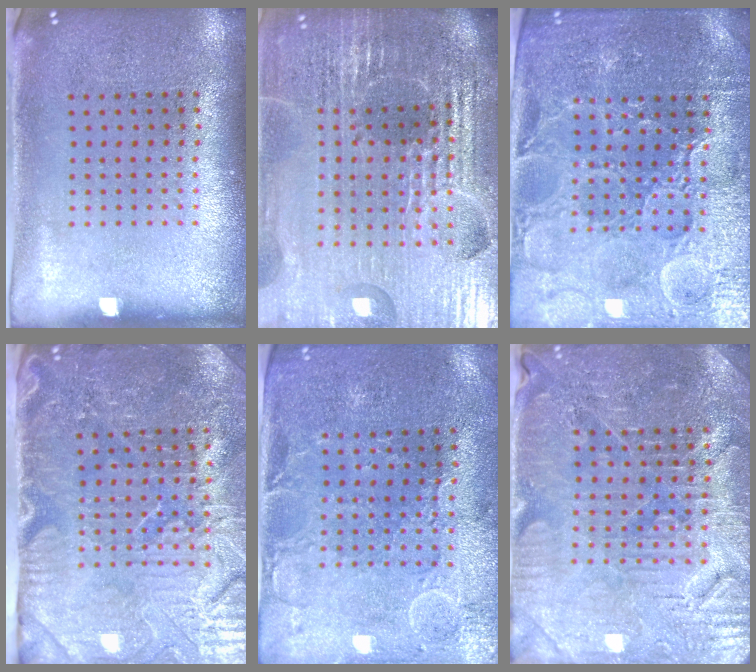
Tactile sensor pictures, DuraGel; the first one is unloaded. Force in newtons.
{"total": 6.5, "press": 5.7, "slide": 3.1}
{"total": 4.2, "press": 4.1, "slide": 1.2}
{"total": 5.0, "press": 4.5, "slide": 2.2}
{"total": 0.6, "press": 0.3, "slide": 0.5}
{"total": 4.1, "press": 4.0, "slide": 0.9}